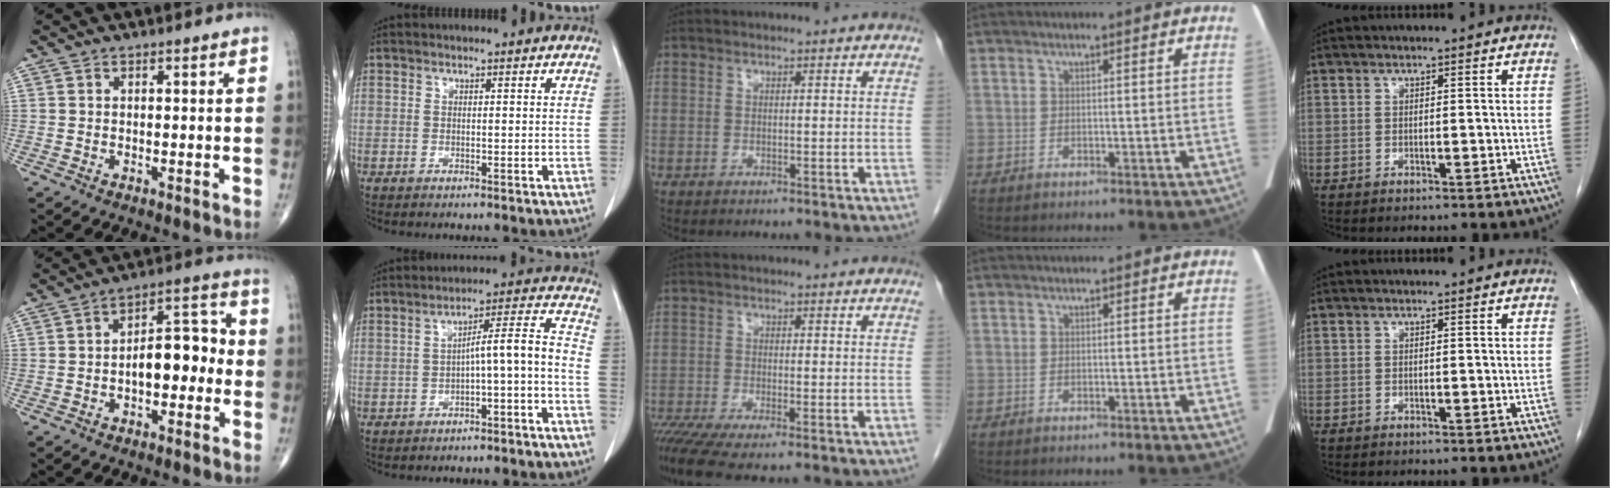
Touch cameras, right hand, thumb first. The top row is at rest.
{"thumb": {"total": 9.6, "force": [-1.6, 5.1, 7.9], "torque": [-0.090, 0.039, -0.034]}, "index": {"total": 7.5, "force": [-3.2, 0.6, 6.7], "torque": [-0.093, 0.035, -0.043]}, "middle": {"total": 6.1, "force": [-4.5, 0.2, 4.1], "torque": [-0.076, -0.016, -0.082]}}